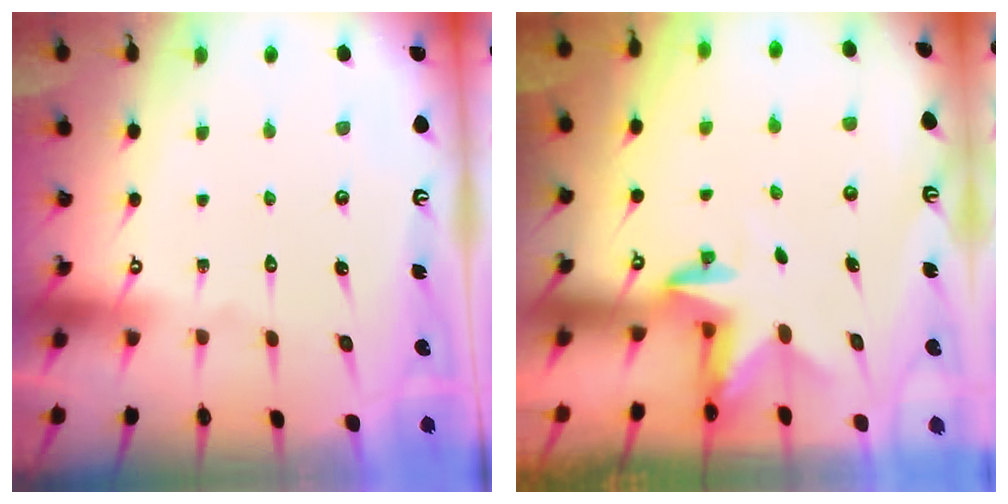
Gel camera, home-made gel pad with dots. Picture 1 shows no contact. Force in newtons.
{"total": 2.6, "press": 2.5, "slide": 0.4}